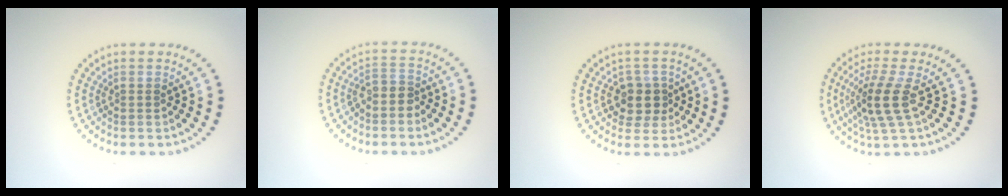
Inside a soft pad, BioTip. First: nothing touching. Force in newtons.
{"total": 2.1, "press": 1.8, "slide": 1.1}
{"total": 2.6, "press": 2.3, "slide": 1.2}
{"total": 3.8, "press": 2.9, "slide": 2.5}